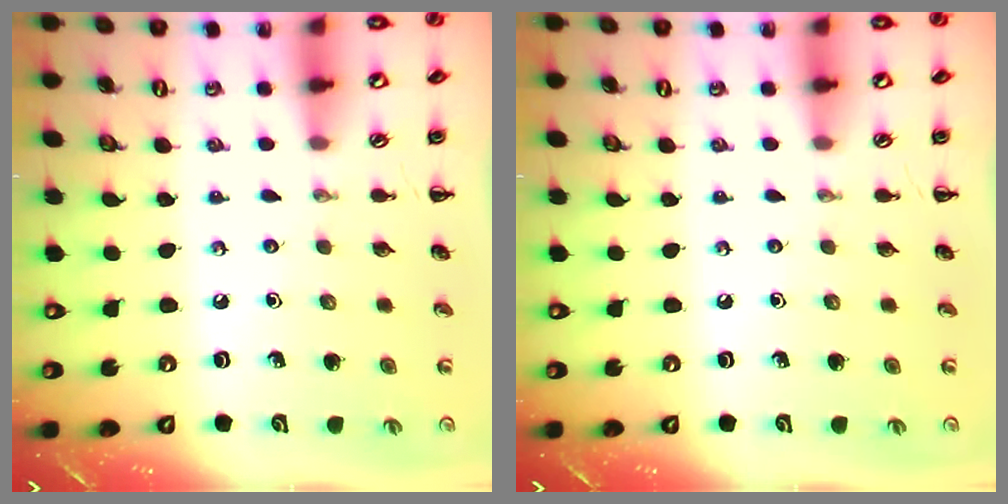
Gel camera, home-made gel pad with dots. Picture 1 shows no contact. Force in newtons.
{"total": 0.0}